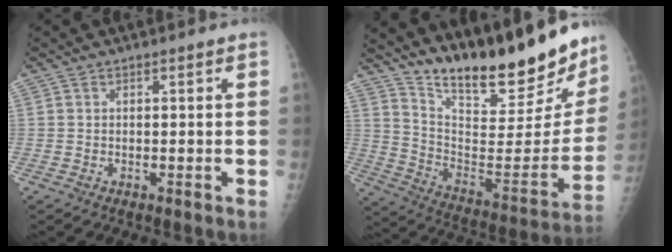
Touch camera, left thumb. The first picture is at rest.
{"total": 27.7, "force": [22.7, 7.1, 14.3], "torque": [-0.194, -0.128, 0.340]}